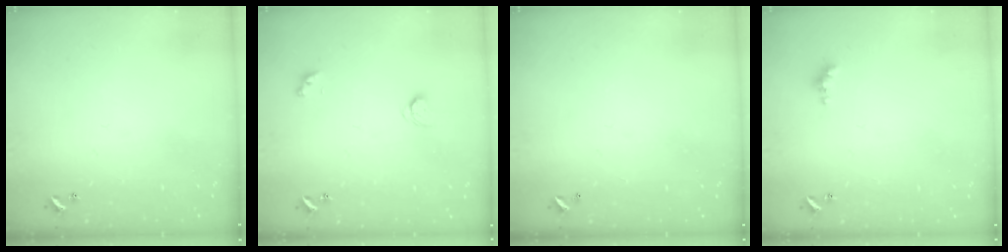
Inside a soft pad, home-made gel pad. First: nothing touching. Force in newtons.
{"total": 2.1, "press": 2.1, "slide": 0.3}
{"total": 2.9, "press": 2.9, "slide": 0.1}
{"total": 2.5, "press": 2.5, "slide": 0.5}